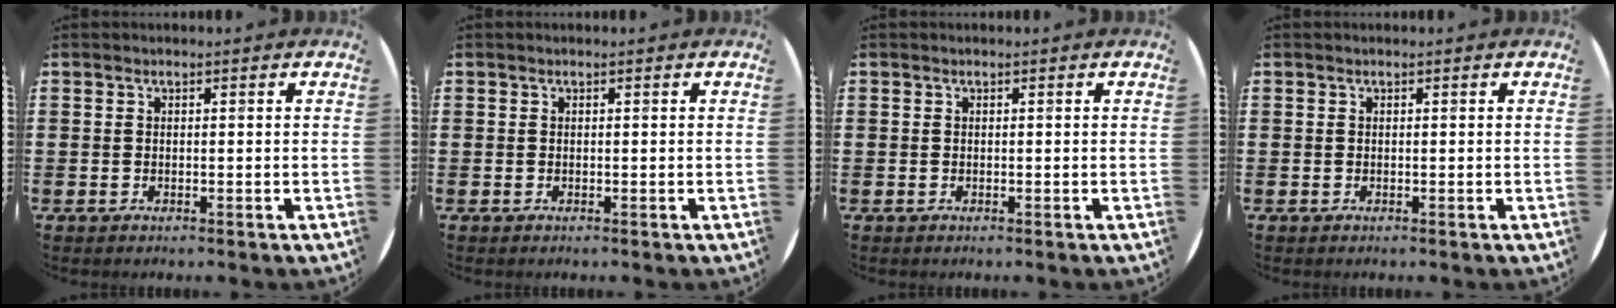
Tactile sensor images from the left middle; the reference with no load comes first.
{"total": 0.0}
{"total": 0.0}
{"total": 0.0}